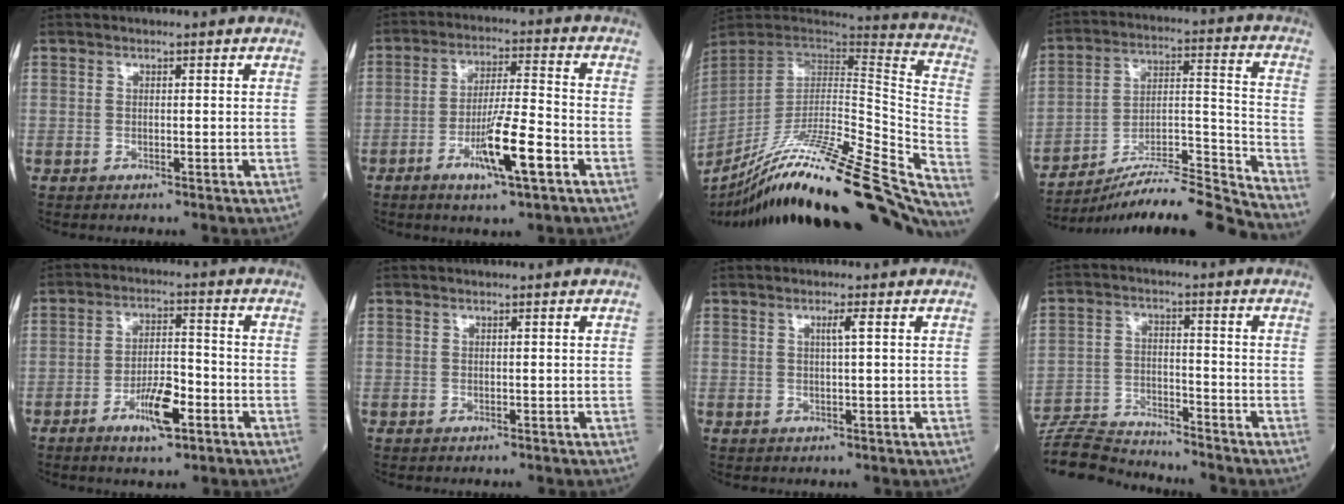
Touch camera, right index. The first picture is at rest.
{"total": 10.1, "force": [-4.3, 0.7, 9.1], "torque": [-0.165, -0.009, -0.076]}
{"total": 39.0, "force": [-32.2, 1.9, 22.1], "torque": [-0.264, -0.073, -0.480]}
{"total": 17.7, "force": [-16.6, -1.3, 5.9], "torque": [-0.098, 0.025, -0.278]}
{"total": 7.4, "force": [-3.6, 2.0, 6.2], "torque": [-0.116, 0.002, -0.062]}
{"total": 0.6, "force": [-0.6, 0.0, 0.2], "torque": [-0.005, -0.001, -0.010]}
{"total": 1.6, "force": [0.4, -0.3, 1.5], "torque": [-0.026, -0.001, 0.007]}
{"total": 10.3, "force": [-10.2, 0.0, 1.0], "torque": [-0.019, 0.001, -0.188]}